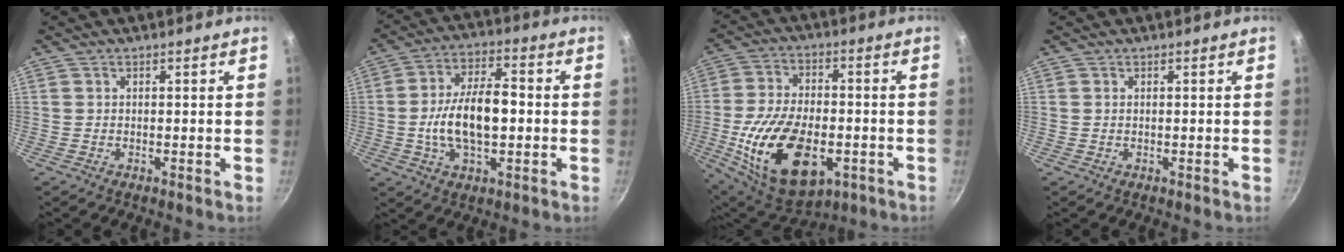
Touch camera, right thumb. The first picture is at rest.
{"total": 13.5, "force": [-1.2, 6.9, 11.6], "torque": [-0.193, 0.027, -0.026]}
{"total": 21.9, "force": [-5.9, 12.3, 17.1], "torque": [-0.298, 0.014, -0.089]}
{"total": 0.0}